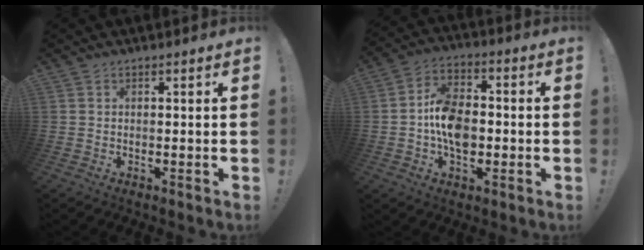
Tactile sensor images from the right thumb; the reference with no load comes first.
{"total": 12.8, "force": [-2.3, 8.9, 9.0], "torque": [-0.151, 0.017, -0.040]}